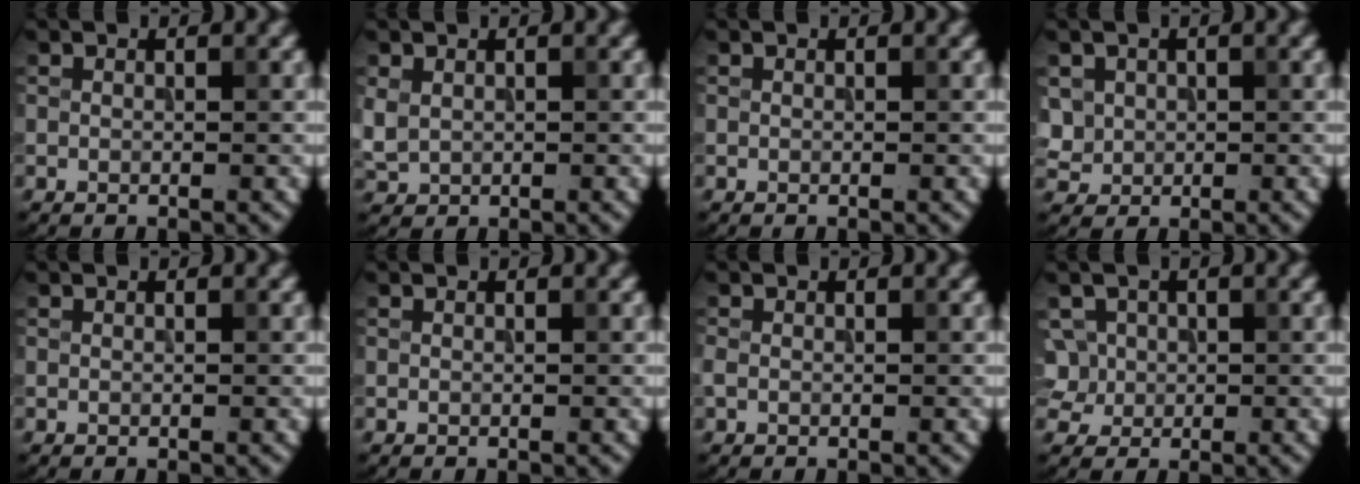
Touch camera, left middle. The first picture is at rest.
{"total": 1.7, "force": [0.4, 1.4, 0.9], "torque": [-0.025, -0.001, 0.012]}
{"total": 0.0}
{"total": 2.6, "force": [0.5, 2.4, 0.9], "torque": [-0.020, 0.001, 0.021]}
{"total": 0.0}
{"total": 0.0}
{"total": 0.9, "force": [-0.2, 0.7, 0.5], "torque": [-0.013, -0.002, -0.008]}
{"total": 4.0, "force": [0.6, 3.5, 1.7], "torque": [-0.034, 0.015, 0.017]}